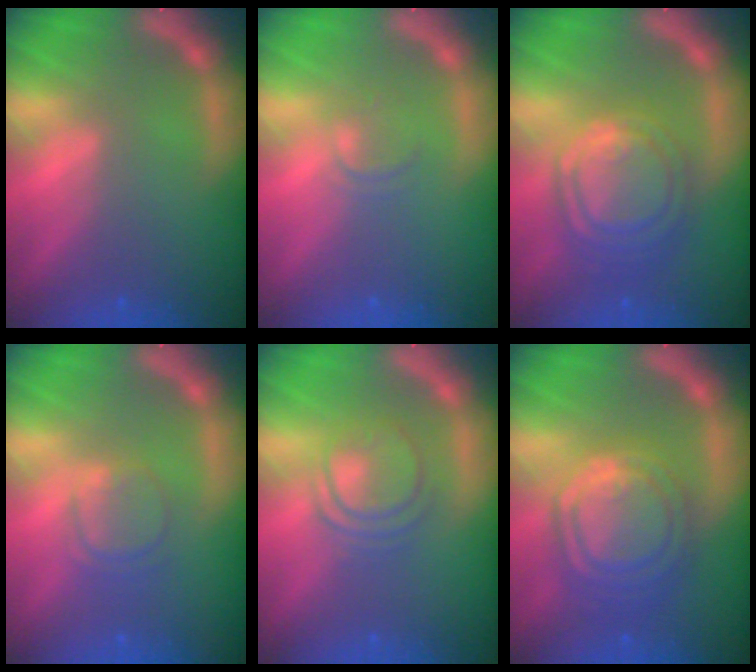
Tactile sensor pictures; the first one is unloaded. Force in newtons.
{"total": 1.4}
{"total": 8.6}
{"total": 3.0}
{"total": 4.5}
{"total": 9.5}